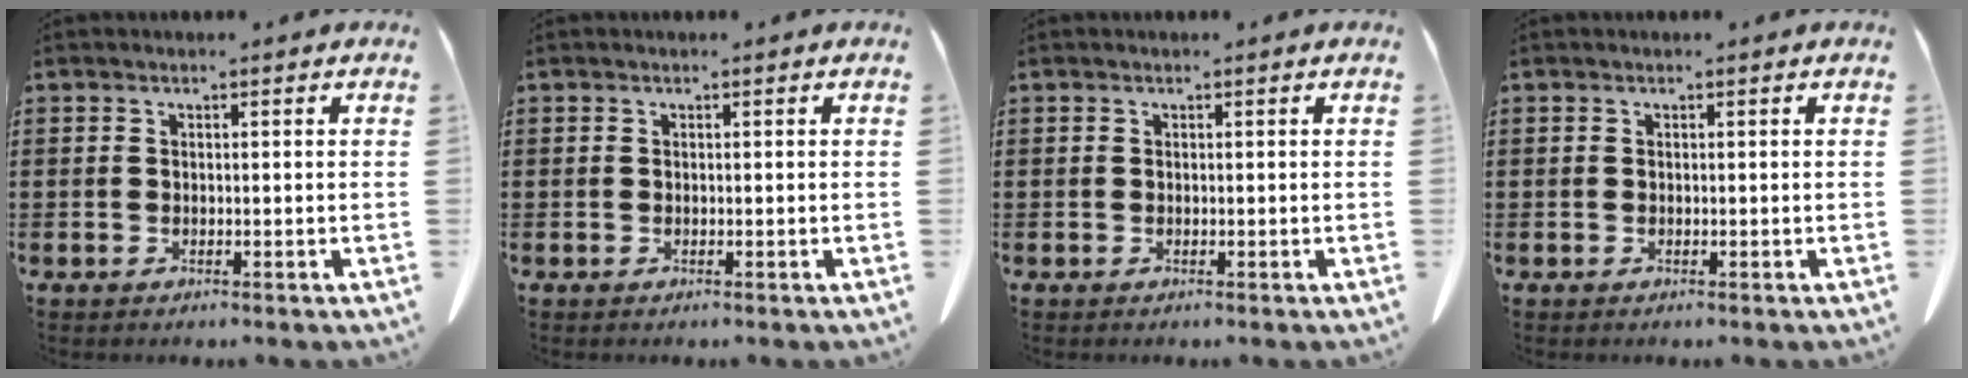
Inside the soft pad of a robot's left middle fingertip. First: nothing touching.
{"total": 0.0}
{"total": 0.0}
{"total": 0.0}